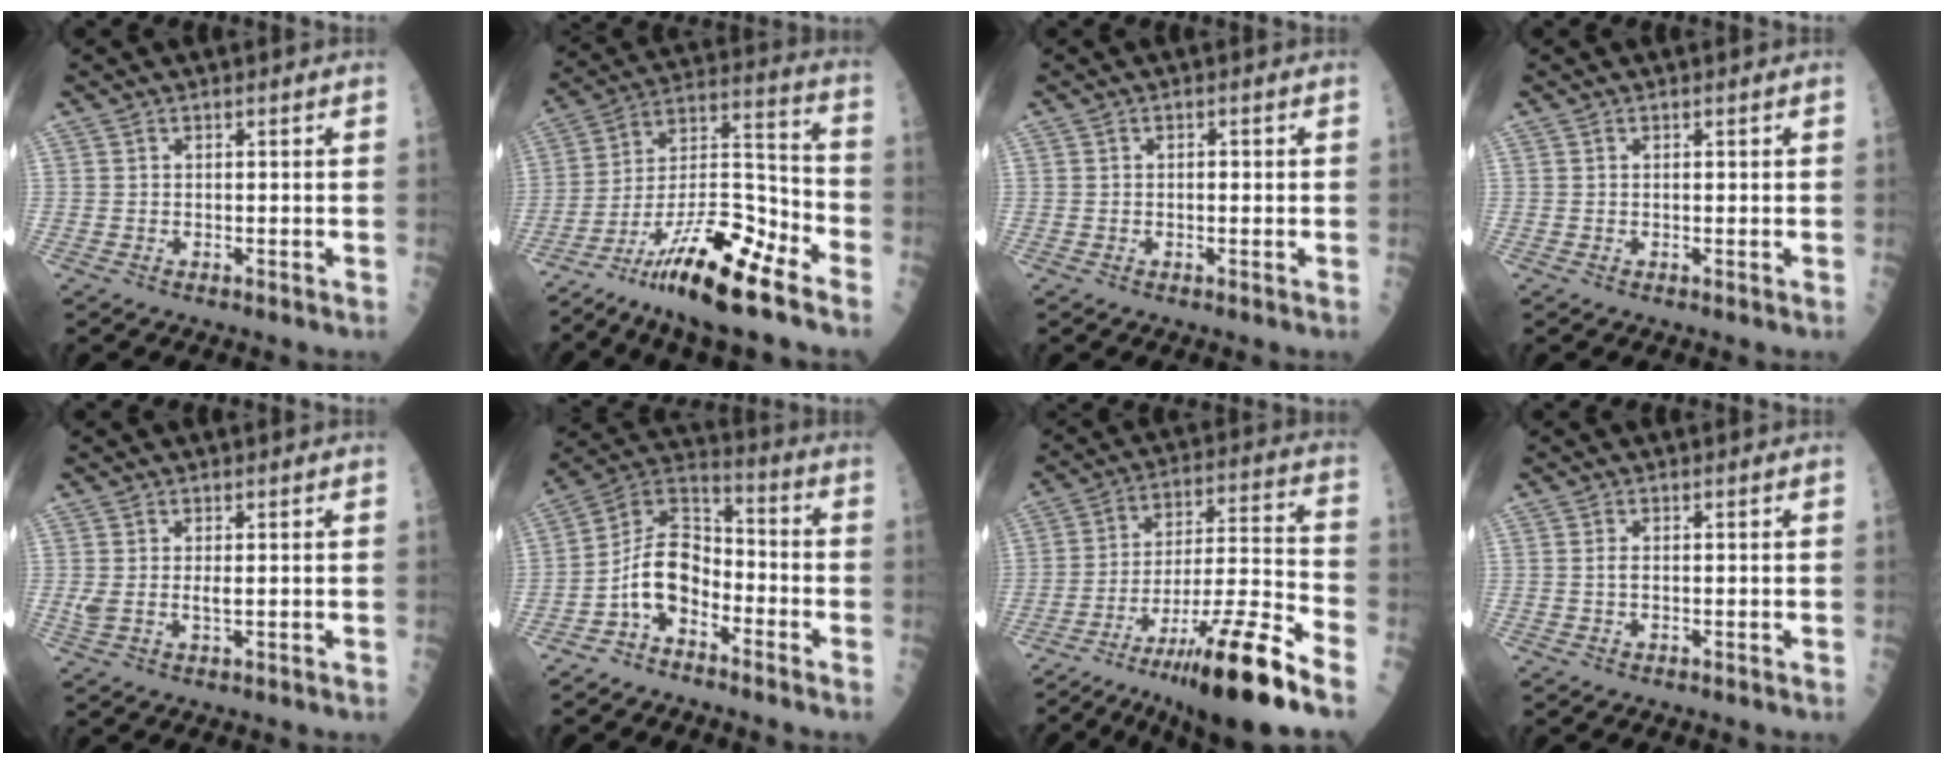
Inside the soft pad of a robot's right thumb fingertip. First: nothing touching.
{"total": 22.2, "force": [-13.4, 4.9, 17.0], "torque": [-0.317, 0.056, -0.231]}
{"total": 1.0, "force": [0.0, 0.5, 0.9], "torque": [-0.011, 0.001, -0.002]}
{"total": 0.0}
{"total": 3.0, "force": [0.4, 1.1, 2.7], "torque": [-0.061, 0.001, 0.015]}
{"total": 10.8, "force": [-4.5, 6.7, 7.2], "torque": [-0.116, 0.070, -0.094]}
{"total": 22.9, "force": [-14.2, 2.4, 17.7], "torque": [-0.282, 0.043, -0.233]}
{"total": 1.1, "force": [0.1, 0.5, 0.9], "torque": [-0.021, -0.002, 0.002]}